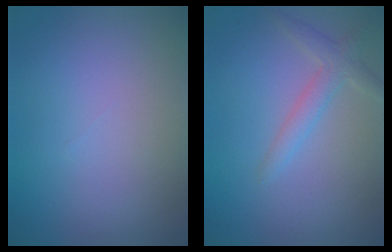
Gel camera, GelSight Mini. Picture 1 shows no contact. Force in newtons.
{"total": 2.2, "press": 2.2, "slide": 0.1}